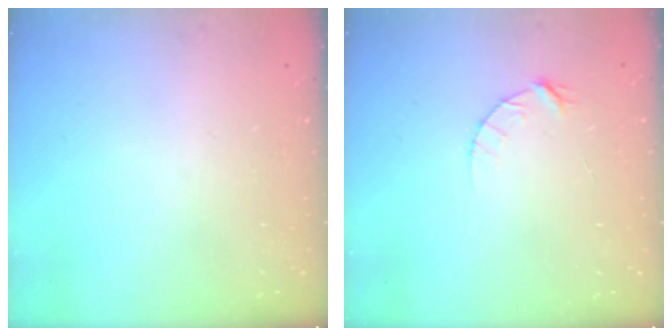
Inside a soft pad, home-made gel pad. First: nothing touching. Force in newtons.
{"total": 4.4, "press": 4.4, "slide": 0.4}